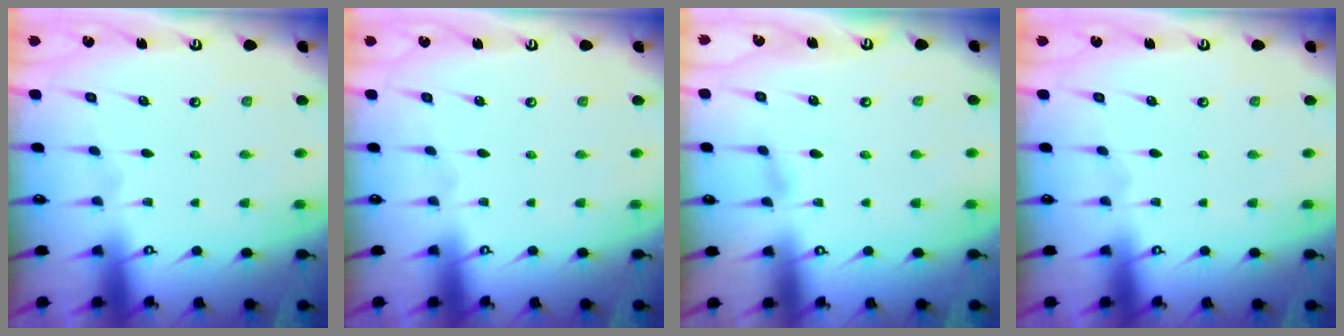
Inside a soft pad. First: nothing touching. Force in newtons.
{"total": 0.0}
{"total": 3.5, "press": 3.5, "slide": 0.0}
{"total": 0.0}